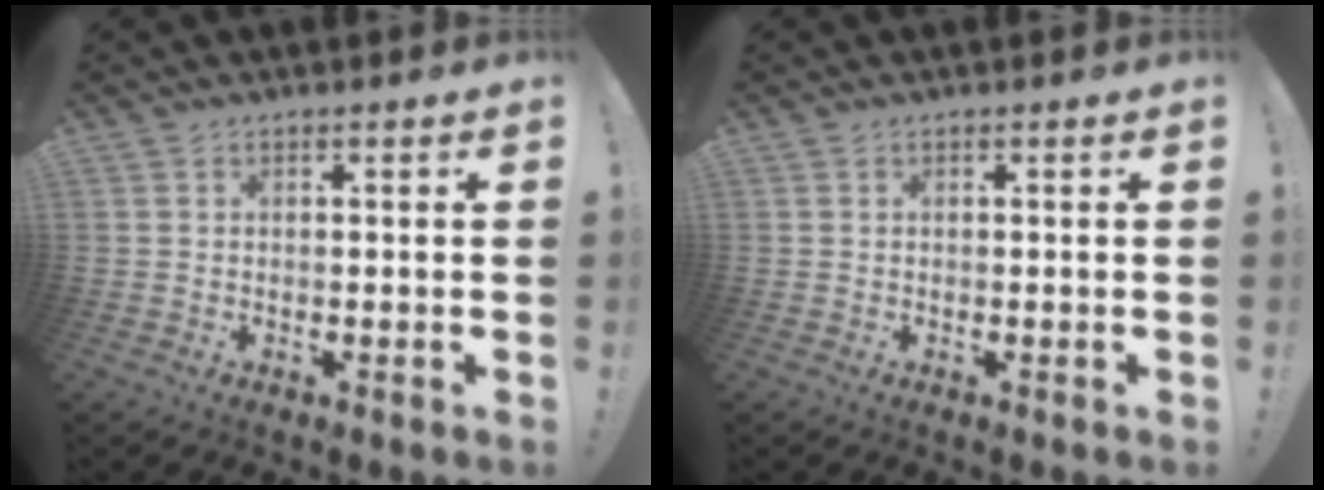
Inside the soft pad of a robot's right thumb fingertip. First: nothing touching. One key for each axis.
{"total": 0.0}